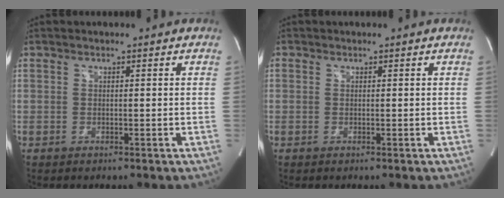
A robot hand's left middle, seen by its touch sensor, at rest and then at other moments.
{"total": 0.0}